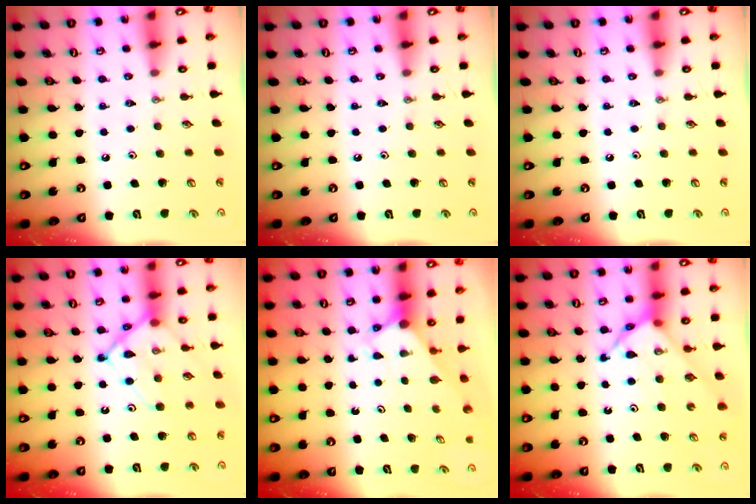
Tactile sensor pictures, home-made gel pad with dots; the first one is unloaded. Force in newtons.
{"total": 0.0}
{"total": 0.0}
{"total": 15.8, "press": 15.7, "slide": 2.0}
{"total": 2.8, "press": 2.8, "slide": 0.0}
{"total": 9.0, "press": 8.9, "slide": 0.9}